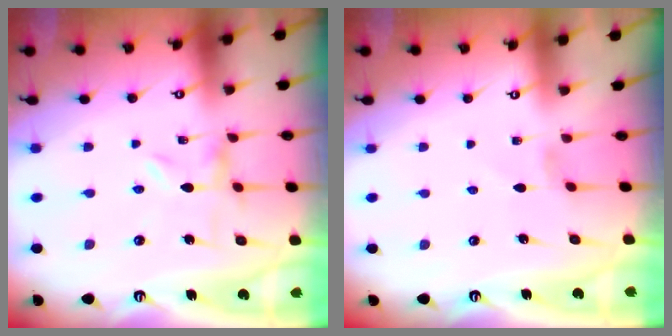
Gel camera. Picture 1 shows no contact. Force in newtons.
{"total": 0.0}